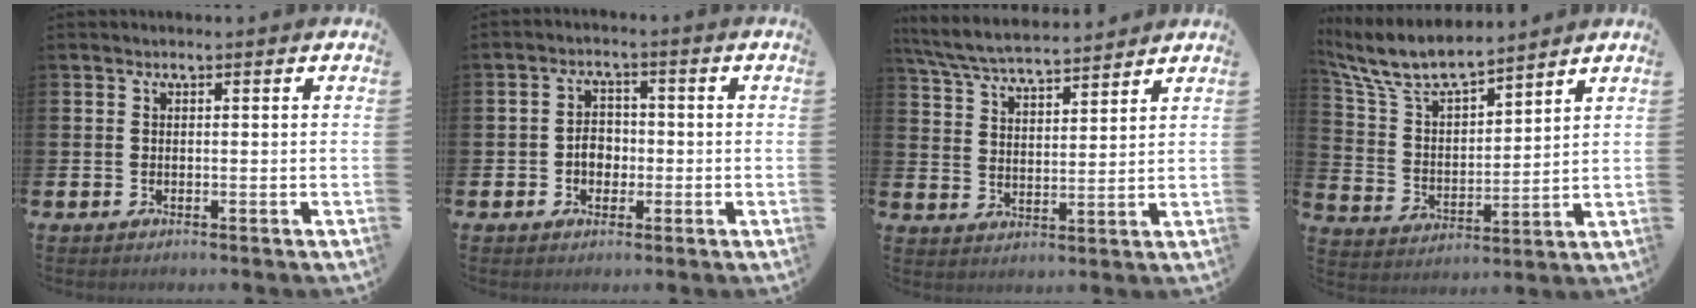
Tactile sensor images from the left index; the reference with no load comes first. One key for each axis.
{"total": 3.3, "fx": -0.8, "fy": 2.5, "fz": 2.0, "tx": -0.030, "ty": 0.003, "tz": -0.020}
{"total": 6.2, "fx": 6.0, "fy": 0.7, "fz": 1.3, "tx": -0.054, "ty": -0.032, "tz": 0.107}
{"total": 8.4, "fx": 7.5, "fy": 1.9, "fz": 3.1, "tx": -0.098, "ty": -0.043, "tz": 0.134}